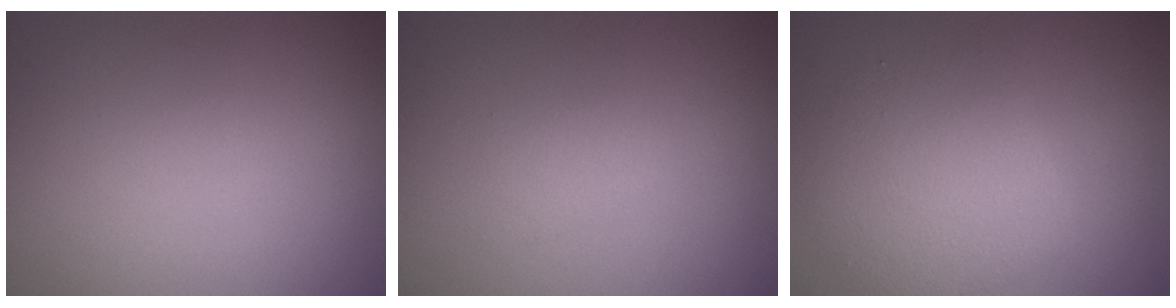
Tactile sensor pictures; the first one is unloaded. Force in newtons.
{"total": 0.9, "press": 0.9, "slide": 0.1}
{"total": 4.1, "press": 4.1, "slide": 0.0}